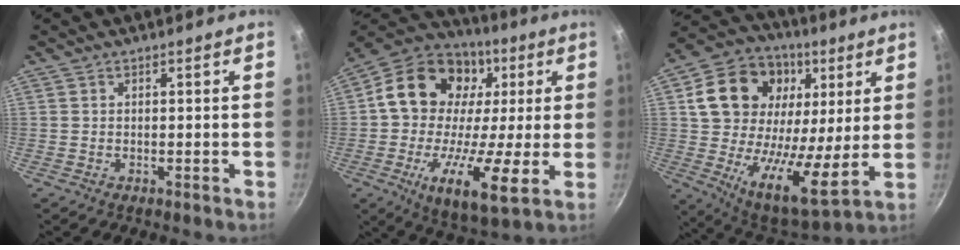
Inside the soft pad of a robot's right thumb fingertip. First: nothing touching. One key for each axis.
{"total": 25.2, "fx": 1.0, "fy": 16.1, "fz": 19.3, "tx": -0.302, "ty": 0.017, "tz": 0.001}
{"total": 24.2, "fx": 7.4, "fy": 16.5, "fz": 16.0, "tx": -0.248, "ty": -0.031, "tz": 0.113}